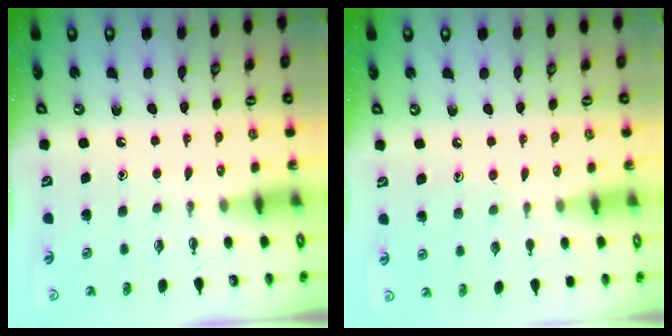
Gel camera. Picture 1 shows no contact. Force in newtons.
{"total": 4.8, "press": 4.8, "slide": 0.6}